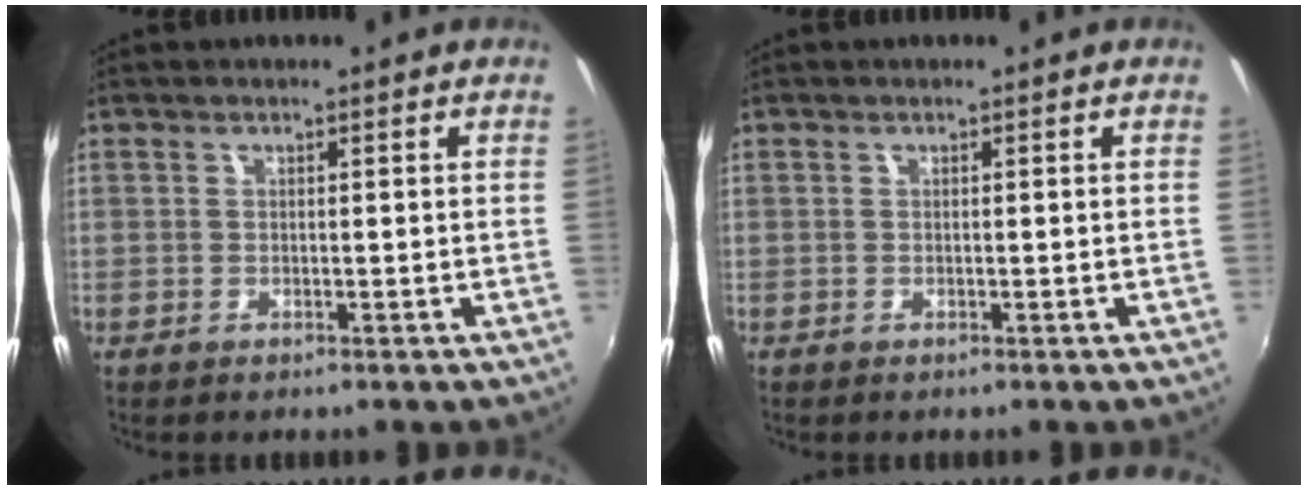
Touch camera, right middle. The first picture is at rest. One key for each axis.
{"total": 0.0}